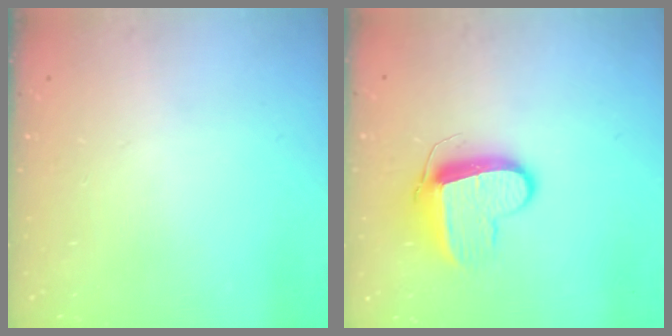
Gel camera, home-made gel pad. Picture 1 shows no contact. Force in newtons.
{"total": 10.3, "press": 10.3, "slide": 0.5}